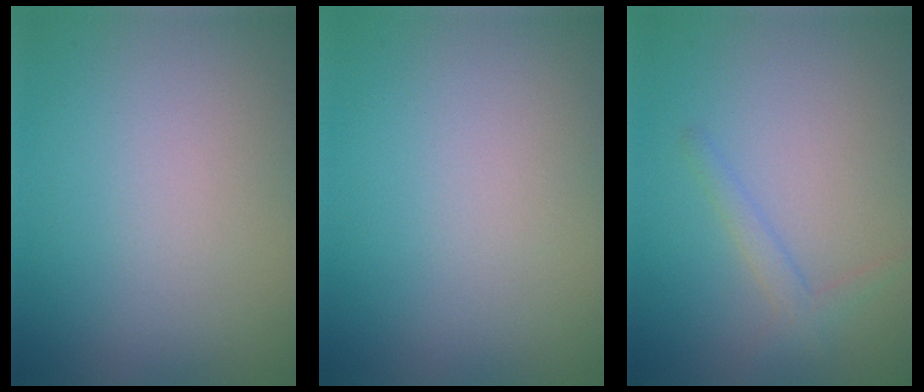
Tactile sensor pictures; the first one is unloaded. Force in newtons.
{"total": 0.0}
{"total": 1.5, "press": 1.5, "slide": 0.1}